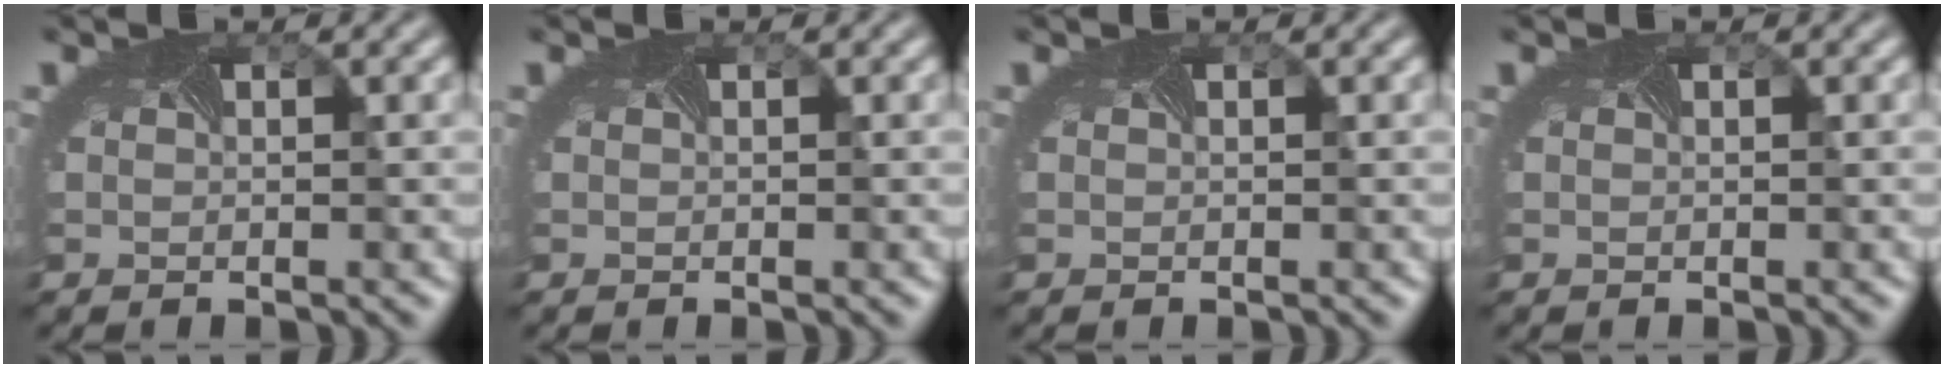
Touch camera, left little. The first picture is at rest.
{"total": 0.0}
{"total": 0.0}
{"total": 0.0}